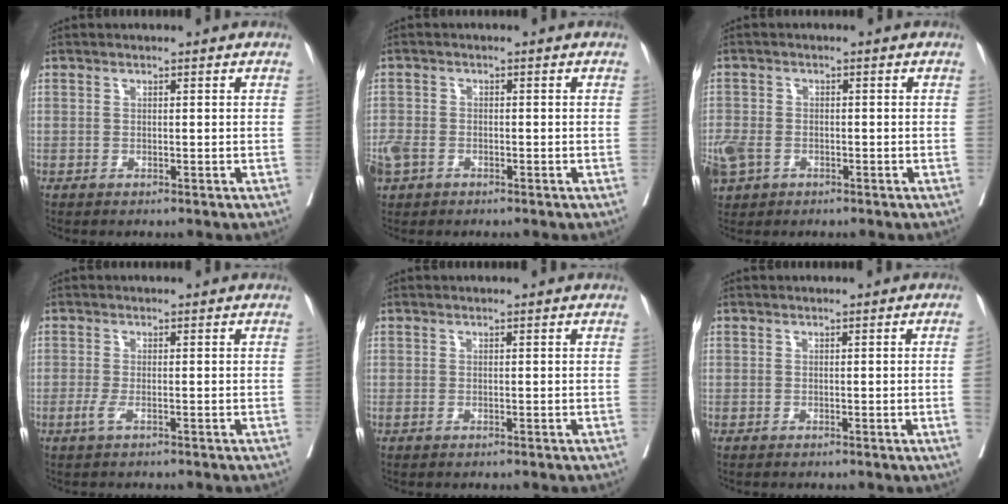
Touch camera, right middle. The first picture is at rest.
{"total": 4.7, "force": [-2.5, 3.1, 2.5], "torque": [-0.065, 0.000, -0.047]}
{"total": 8.0, "force": [-3.7, 5.7, 4.2], "torque": [-0.126, -0.006, -0.064]}
{"total": 1.3, "force": [-0.7, 0.1, 1.1], "torque": [-0.027, -0.003, -0.015]}
{"total": 0.0}
{"total": 2.1, "force": [-0.2, -0.9, 1.9], "torque": [-0.027, -0.003, 0.001]}